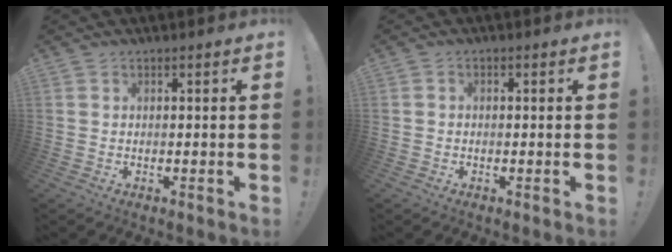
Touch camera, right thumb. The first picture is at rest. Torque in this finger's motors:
{"motor_torque": [-0.24, -0.04, -0.27, 0.18, 0.13]}